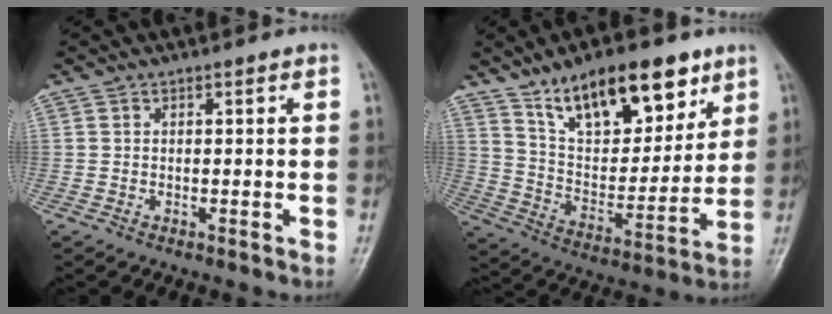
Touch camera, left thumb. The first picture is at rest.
{"total": 19.8, "force": [12.3, 9.0, 12.7], "torque": [-0.150, -0.053, 0.215]}